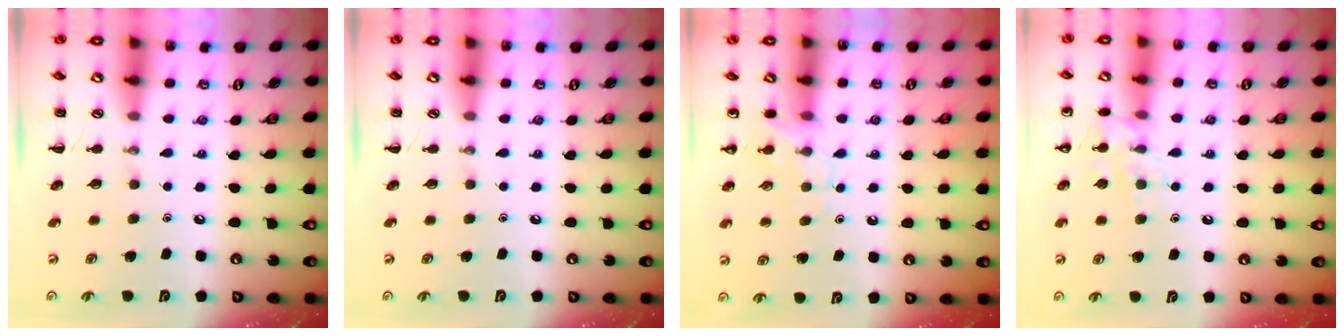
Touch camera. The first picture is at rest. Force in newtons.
{"total": 0.0}
{"total": 6.5, "press": 6.3, "slide": 1.7}
{"total": 9.2, "press": 9.1, "slide": 1.2}